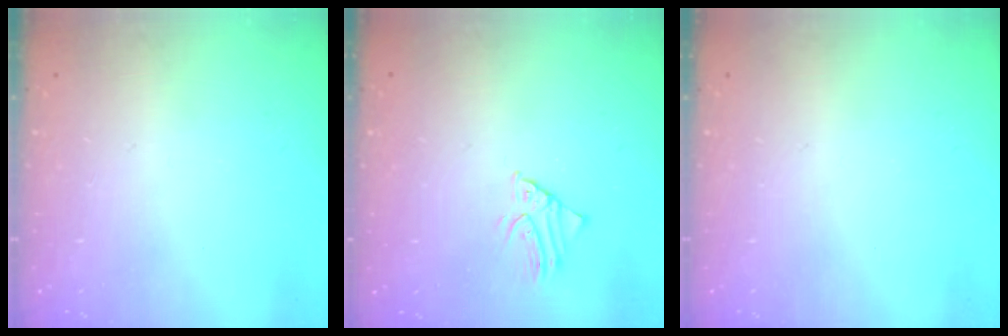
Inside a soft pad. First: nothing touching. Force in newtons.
{"total": 1.7, "press": 1.7, "slide": 0.1}
{"total": 0.0}